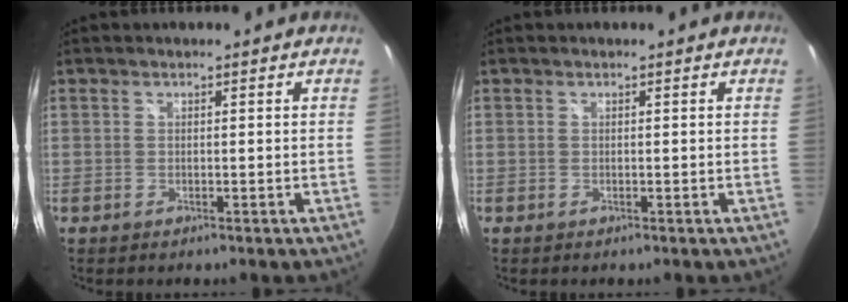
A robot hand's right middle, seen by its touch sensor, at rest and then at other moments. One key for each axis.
{"total": 0.0}